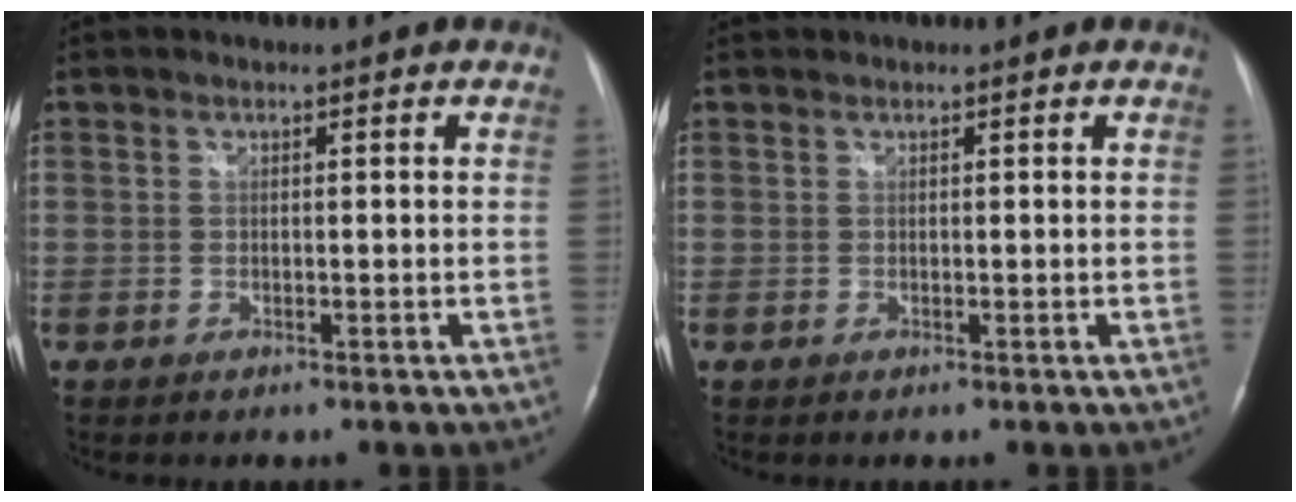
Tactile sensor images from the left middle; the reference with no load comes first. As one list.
[{"total": 0.0}]